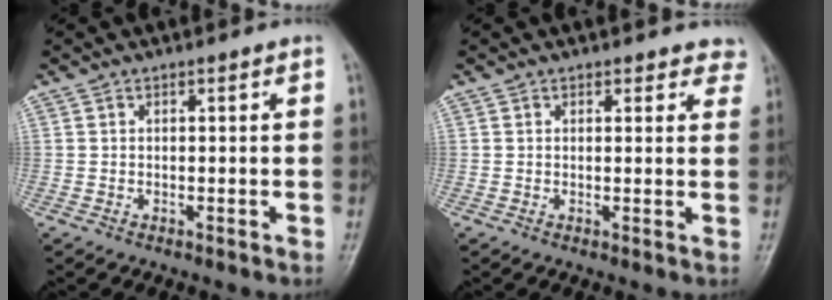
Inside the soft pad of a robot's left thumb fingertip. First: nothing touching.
{"total": 3.7, "force": [3.1, 1.9, 0.7], "torque": [0.034, -0.012, 0.021]}